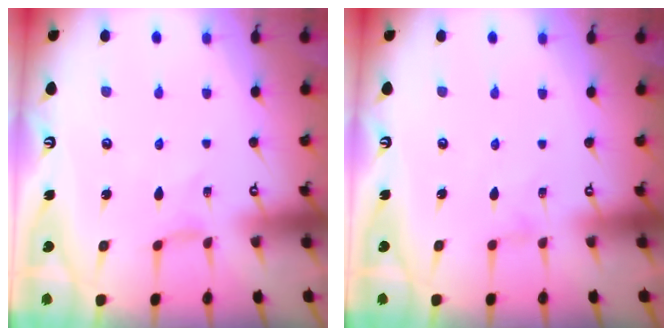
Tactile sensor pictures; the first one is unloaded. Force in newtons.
{"total": 0.0}